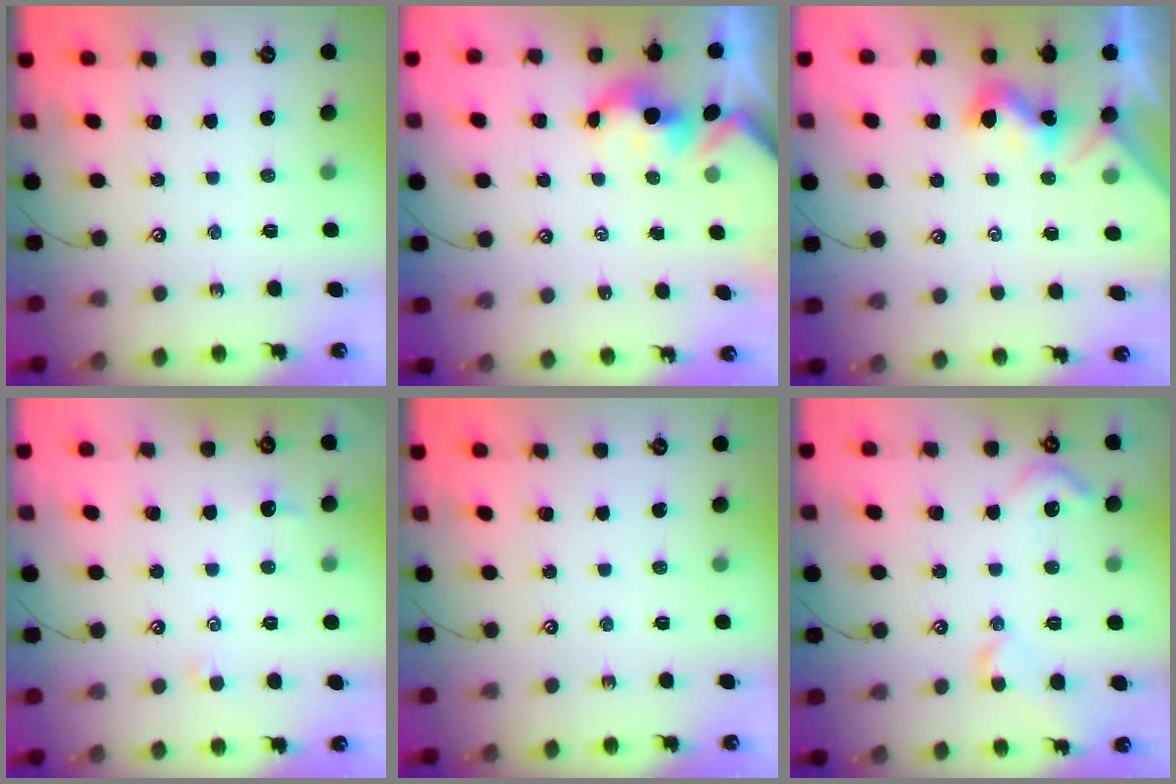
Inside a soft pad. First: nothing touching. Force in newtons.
{"total": 1.7, "press": 1.6, "slide": 0.3}
{"total": 1.3, "press": 1.2, "slide": 0.3}
{"total": 1.1, "press": 1.0, "slide": 0.5}
{"total": 0.0}
{"total": 4.8, "press": 4.7, "slide": 1.1}